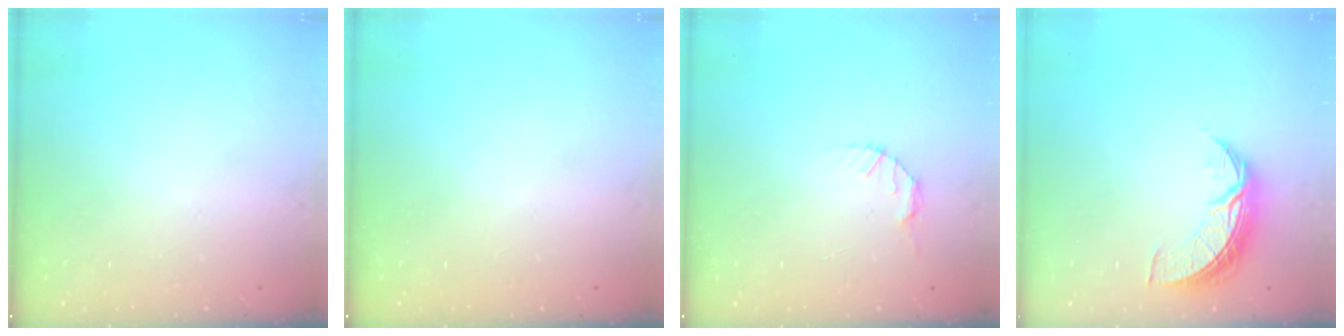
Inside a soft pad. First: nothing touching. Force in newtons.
{"total": 0.0}
{"total": 2.8, "press": 2.8, "slide": 0.4}
{"total": 8.5, "press": 8.5, "slide": 0.5}